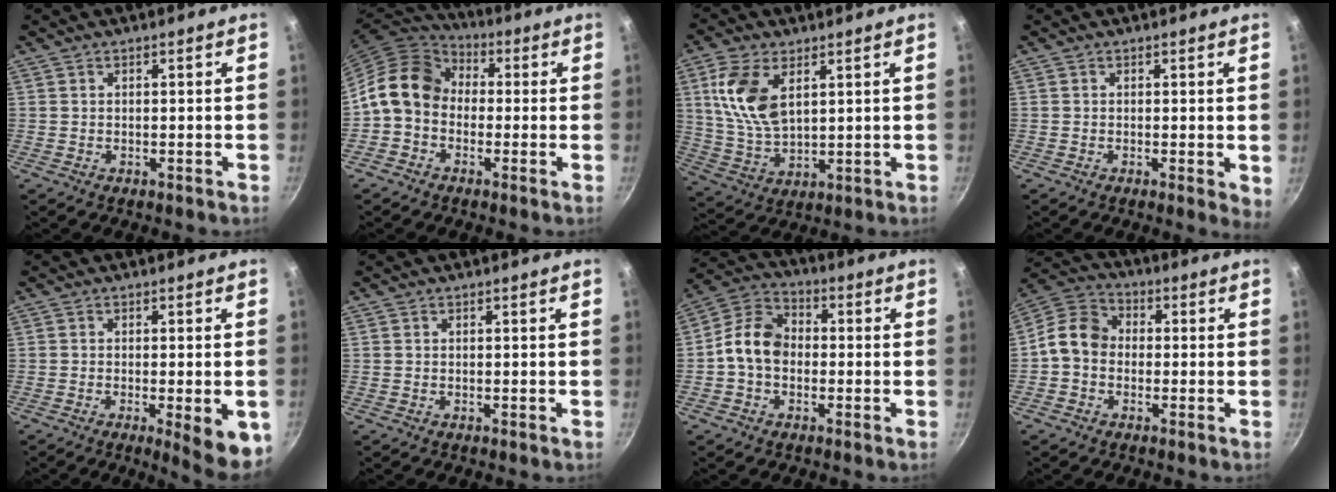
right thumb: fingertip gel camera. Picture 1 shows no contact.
{"total": 11.6, "force": [-0.2, 9.3, 6.9], "torque": [-0.094, 0.034, -0.029]}
{"total": 11.9, "force": [4.0, 6.5, 9.1], "torque": [-0.176, -0.018, 0.087]}
{"total": 2.5, "force": [0.0, 1.0, 2.3], "torque": [-0.027, -0.007, -0.004]}
{"total": 8.7, "force": [-2.7, 2.1, 8.0], "torque": [-0.091, -0.001, -0.030]}
{"total": 0.0}
{"total": 9.3, "force": [-1.0, 7.0, 6.1], "torque": [-0.086, 0.030, -0.042]}
{"total": 8.5, "force": [-1.1, 7.0, 4.7], "torque": [-0.063, 0.030, -0.045]}